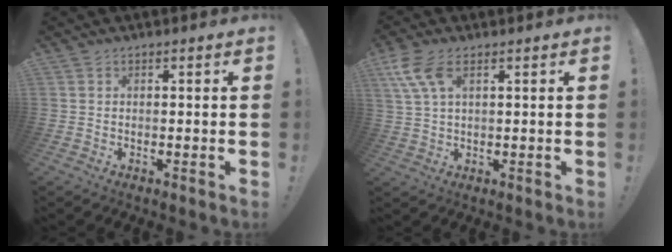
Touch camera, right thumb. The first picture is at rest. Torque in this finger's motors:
{"motor_torque": [-0.25, 0.30, 0.57, 0.40, 0.04]}